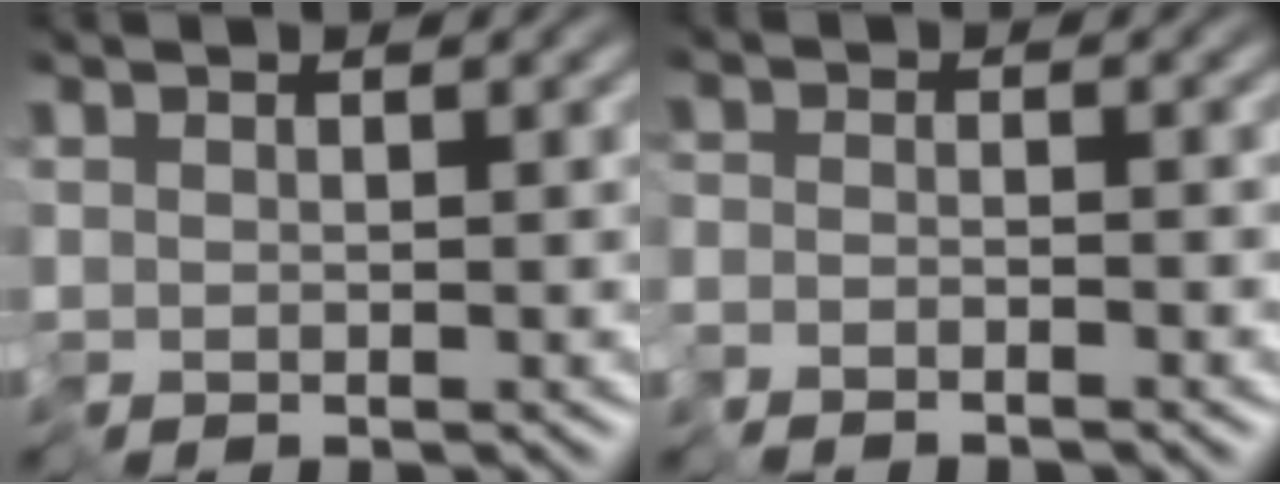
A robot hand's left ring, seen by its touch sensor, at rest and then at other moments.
{"total": 1.8, "force": [-1.8, 0.2, -0.1], "torque": [0.016, 0.004, -0.035]}